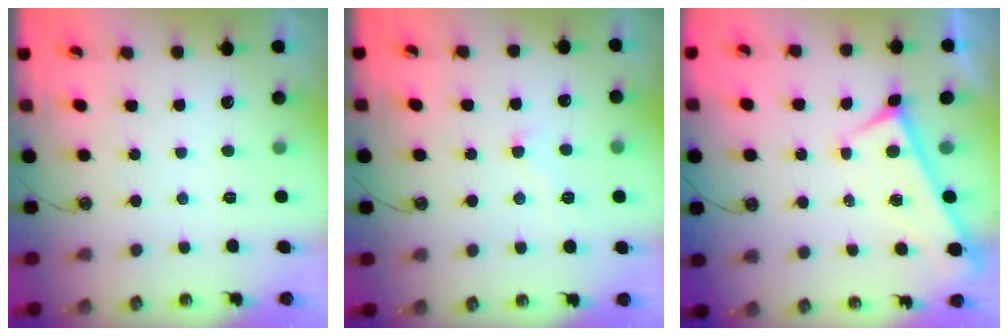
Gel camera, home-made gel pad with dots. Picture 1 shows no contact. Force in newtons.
{"total": 1.2, "press": 1.0, "slide": 0.7}
{"total": 0.0}